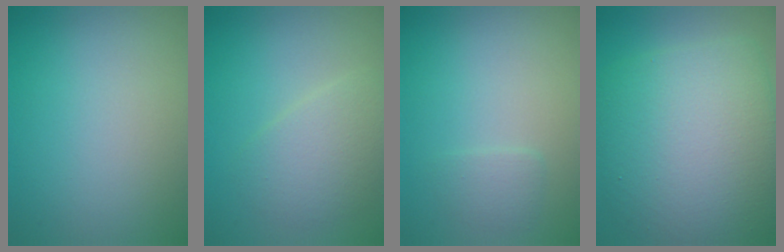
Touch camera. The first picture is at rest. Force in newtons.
{"total": 3.2, "press": 3.2, "slide": 0.0}
{"total": 1.2, "press": 1.1, "slide": 0.3}
{"total": 11.4, "press": 11.4, "slide": 0.4}